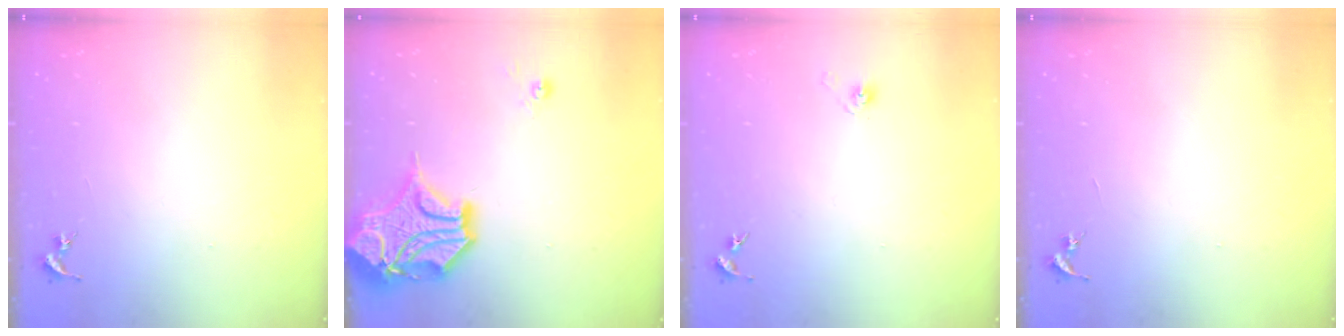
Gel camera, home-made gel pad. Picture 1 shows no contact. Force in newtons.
{"total": 16.9, "press": 16.8, "slide": 2.5}
{"total": 2.9, "press": 2.6, "slide": 1.4}
{"total": 0.0}